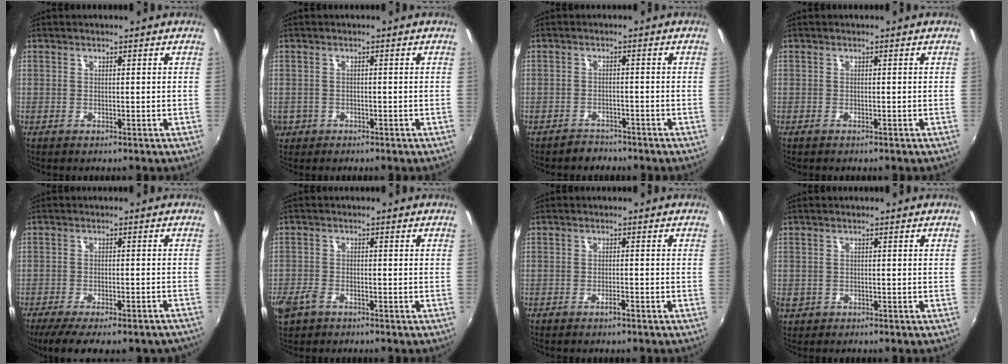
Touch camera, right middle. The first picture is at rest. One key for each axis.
{"total": 3.5, "fx": -1.3, "fy": 3.0, "fz": 1.1, "tx": -0.033, "ty": -0.004, "tz": -0.020}
{"total": 3.1, "fx": -2.7, "fy": 1.5, "fz": 0.1, "tx": -0.014, "ty": 0.002, "tz": -0.043}
{"total": 0.5, "fx": -0.5, "fy": 0.2, "fz": 0.1, "tx": -0.002, "ty": -0.003, "tz": -0.010}
{"total": 15.7, "fx": -13.0, "fy": 3.8, "fz": 7.9, "tx": -0.153, "ty": -0.046, "tz": -0.176}
{"total": 5.2, "fx": -3.3, "fy": 2.9, "fz": 2.8, "tx": -0.078, "ty": -0.009, "tz": -0.065}
{"total": 1.4, "fx": -1.2, "fy": 0.2, "fz": 0.8, "tx": -0.015, "ty": -0.001, "tz": -0.021}
{"total": 2.5, "fx": -0.8, "fy": 2.1, "fz": 0.9, "tx": -0.023, "ty": -0.004, "tz": -0.011}